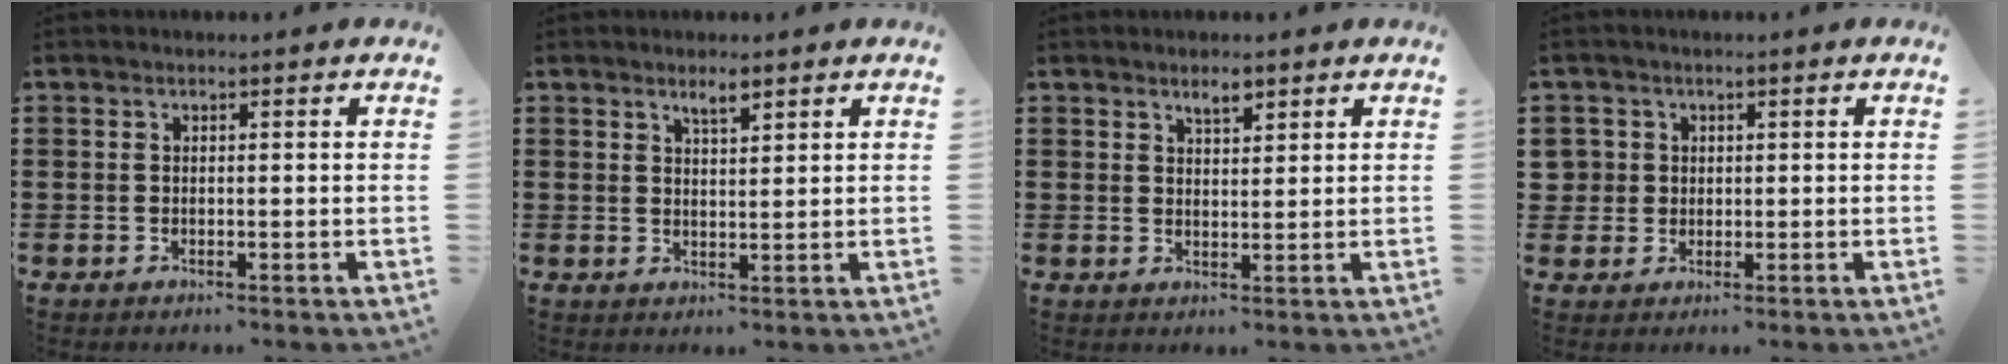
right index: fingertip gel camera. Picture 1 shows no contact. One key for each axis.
{"total": 2.3, "fx": 1.8, "fy": 0.5, "fz": 1.3, "tx": -0.020, "ty": -0.002, "tz": 0.029}
{"total": 2.3, "fx": 1.8, "fy": 0.8, "fz": 1.2, "tx": -0.019, "ty": -0.001, "tz": 0.031}
{"total": 2.7, "fx": 0.4, "fy": 2.7, "fz": 0.3, "tx": -0.020, "ty": 0.011, "tz": 0.006}